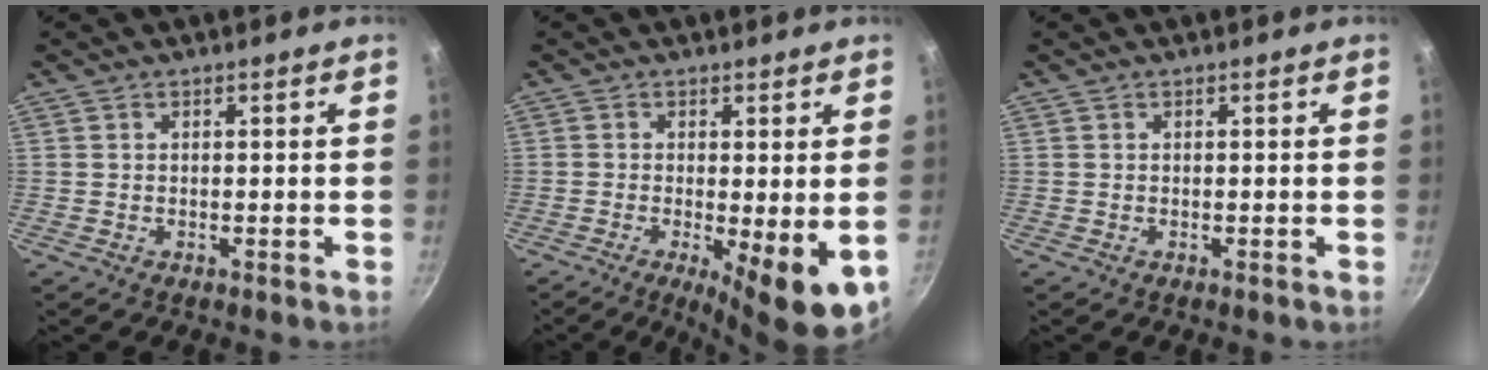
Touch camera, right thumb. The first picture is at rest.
{"total": 8.9, "force": [-1.8, 2.3, 8.4], "torque": [-0.115, -0.011, -0.019]}
{"total": 0.0}